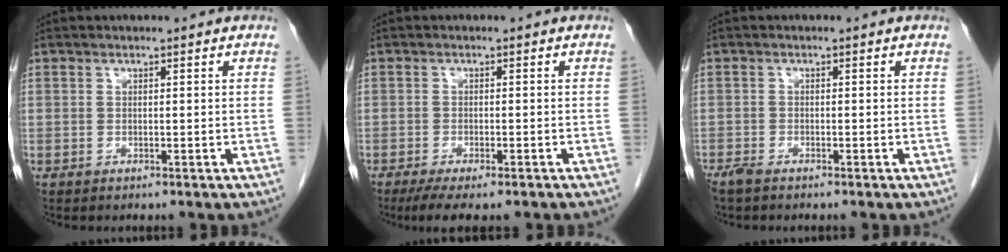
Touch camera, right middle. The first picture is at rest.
{"total": 6.8, "force": [-5.2, 1.4, 4.2], "torque": [-0.060, -0.013, -0.080]}
{"total": 1.7, "force": [-1.4, 0.4, 0.9], "torque": [-0.024, -0.005, -0.028]}